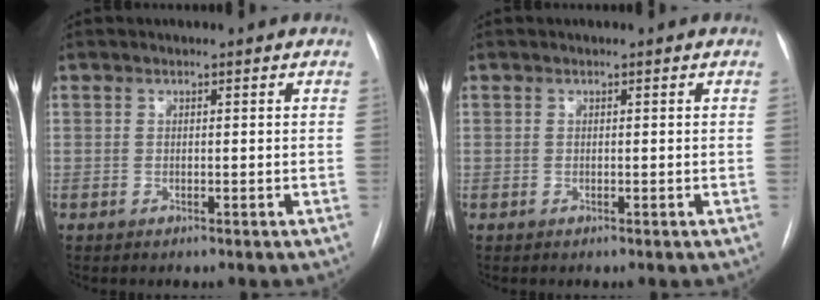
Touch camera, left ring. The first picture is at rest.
{"total": 0.0}